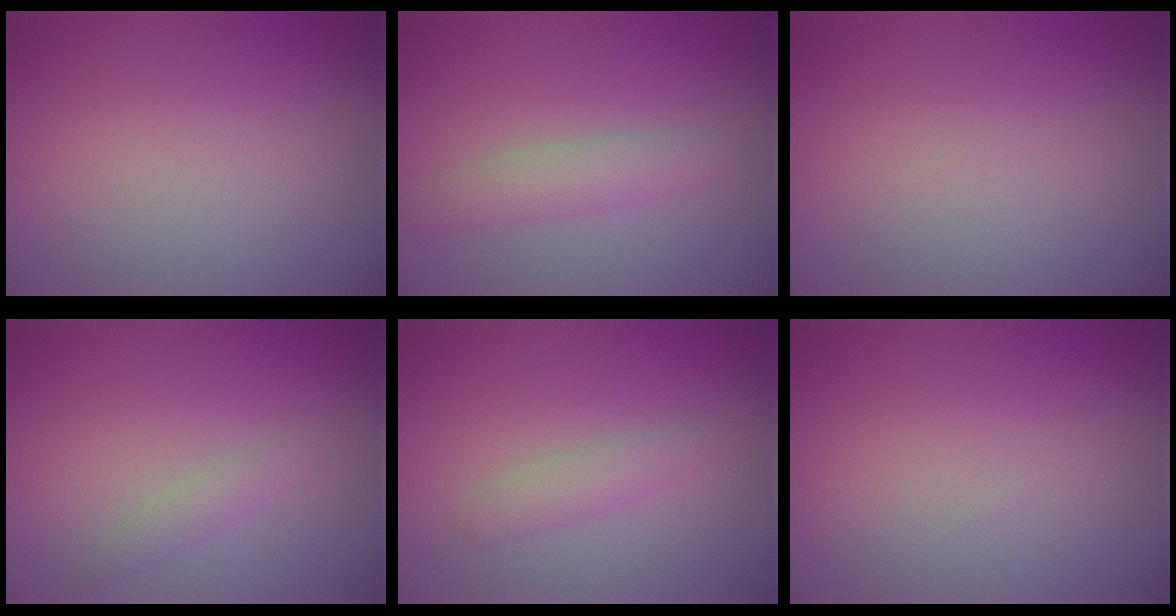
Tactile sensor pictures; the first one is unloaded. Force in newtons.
{"total": 2.5, "press": 2.5, "slide": 0.2}
{"total": 0.0}
{"total": 1.2, "press": 1.2, "slide": 0.0}
{"total": 1.1, "press": 1.1, "slide": 0.1}
{"total": 0.0}